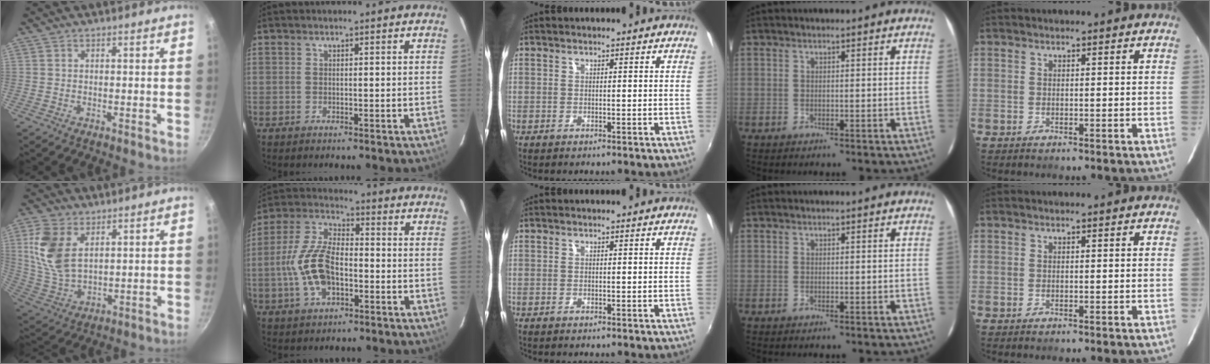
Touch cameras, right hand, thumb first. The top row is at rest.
{"thumb": {"total": 12.0, "force": [4.0, 7.2, 8.7], "torque": [-0.170, -0.013, 0.092]}, "index": {"total": 12.9, "force": [-3.1, 6.8, 10.5], "torque": [-0.223, 0.010, -0.057]}}